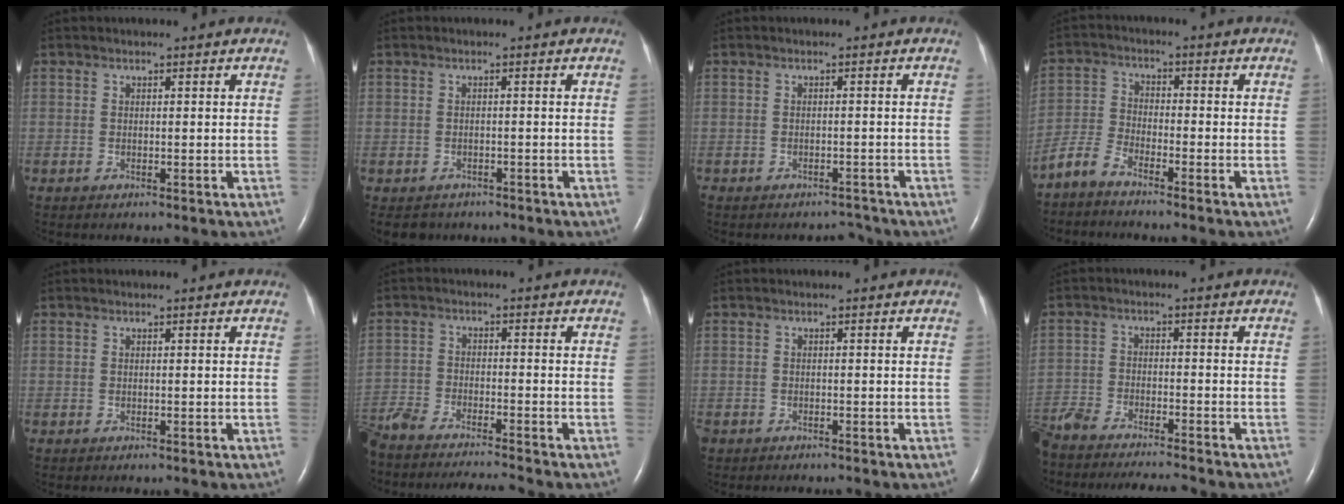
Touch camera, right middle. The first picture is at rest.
{"total": 3.7, "force": [-3.0, 2.1, 0.4], "torque": [-0.008, 0.001, -0.039]}
{"total": 2.4, "force": [-2.2, 0.9, -0.1], "torque": [0.005, -0.001, -0.034]}
{"total": 4.3, "force": [-4.0, 0.7, 1.6], "torque": [-0.044, -0.014, -0.088]}
{"total": 0.0}
{"total": 13.8, "force": [-12.8, 0.2, 5.2], "torque": [-0.093, -0.009, -0.209]}
{"total": 3.0, "force": [-2.6, 1.3, 0.8], "torque": [-0.015, -0.004, -0.039]}
{"total": 15.0, "force": [-13.6, 1.7, 6.3], "torque": [-0.125, -0.020, -0.213]}